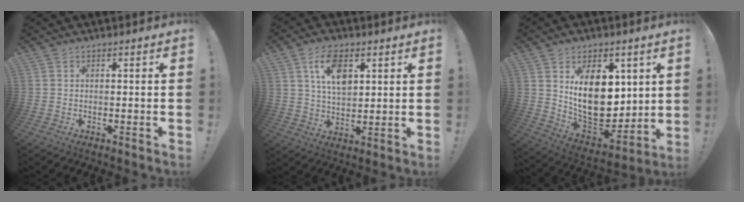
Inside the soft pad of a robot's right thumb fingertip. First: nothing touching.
{"total": 11.1, "force": [4.6, 6.4, 7.8], "torque": [-0.130, 0.001, 0.084]}
{"total": 20.1, "force": [5.1, 13.2, 14.2], "torque": [-0.222, -0.051, 0.100]}